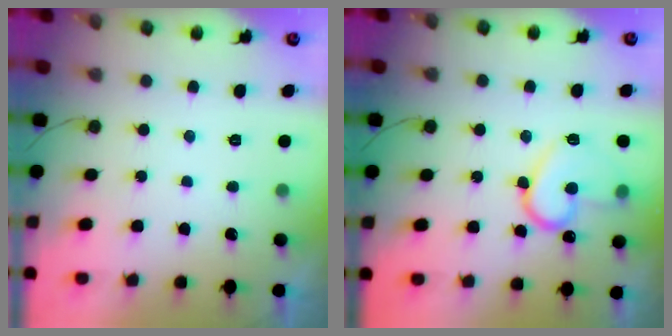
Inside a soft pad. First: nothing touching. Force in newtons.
{"total": 14.5, "press": 14.4, "slide": 1.6}